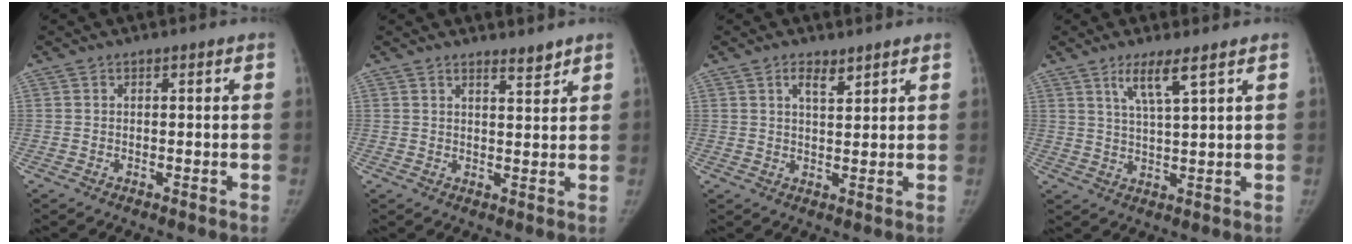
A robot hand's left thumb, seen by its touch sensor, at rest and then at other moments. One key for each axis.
{"total": 2.4, "fx": 2.2, "fy": 0.4, "fz": 0.8, "tx": -0.003, "ty": -0.022, "tz": 0.035}
{"total": 3.4, "fx": 2.3, "fy": 1.3, "fz": 2.1, "tx": -0.026, "ty": -0.016, "tz": 0.040}
{"total": 5.0, "fx": 3.0, "fy": 0.3, "fz": 3.9, "tx": -0.080, "ty": -0.021, "tz": 0.062}